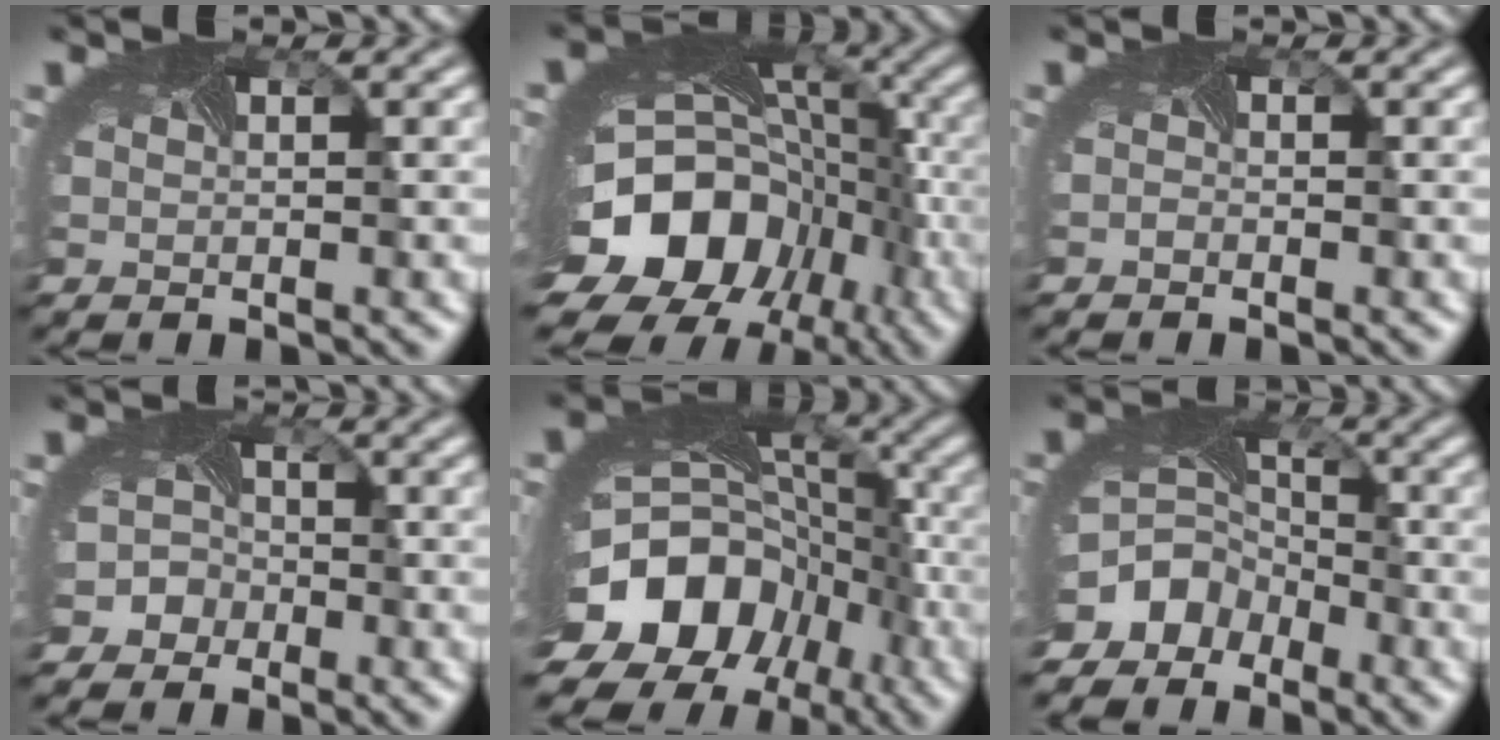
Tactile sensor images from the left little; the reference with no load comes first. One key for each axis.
{"total": 18.1, "fx": -7.4, "fy": 13.3, "fz": 9.8, "tx": -0.202, "ty": -0.021, "tz": -0.105}
{"total": 0.5, "fx": -0.5, "fy": -0.1, "fz": -0.1, "tx": -0.004, "ty": -0.003, "tz": -0.009}
{"total": 3.8, "fx": -2.3, "fy": 3.0, "fz": 0.2, "tx": 0.031, "ty": 0.004, "tz": -0.042}
{"total": 17.2, "fx": -8.0, "fy": 12.8, "fz": 8.2, "tx": -0.164, "ty": -0.033, "tz": -0.123}
{"total": 6.9, "fx": -4.3, "fy": 5.1, "fz": 1.9, "tx": -0.030, "ty": 0.001, "tz": -0.071}